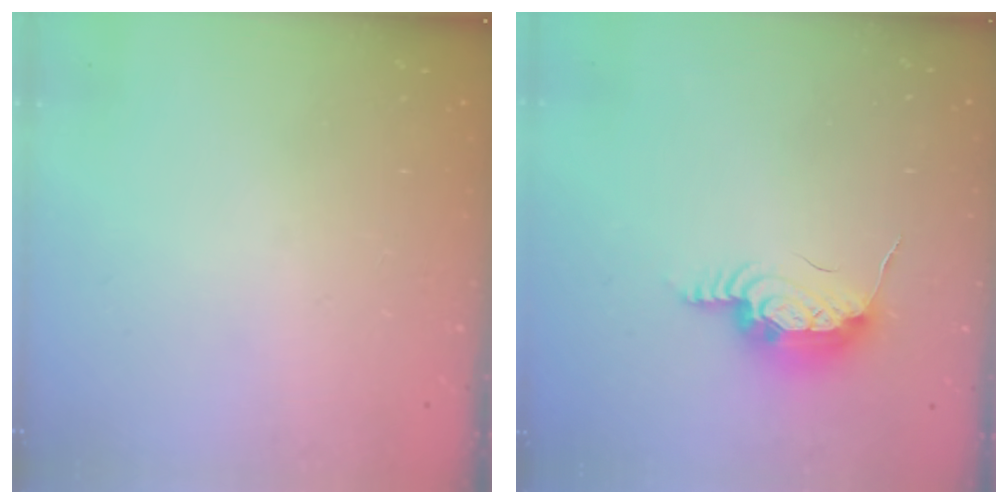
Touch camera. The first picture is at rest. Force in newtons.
{"total": 16.0, "press": 12.5, "slide": 10.0}